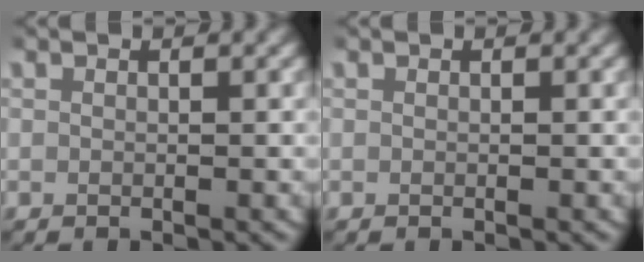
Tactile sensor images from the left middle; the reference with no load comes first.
{"total": 0.0}